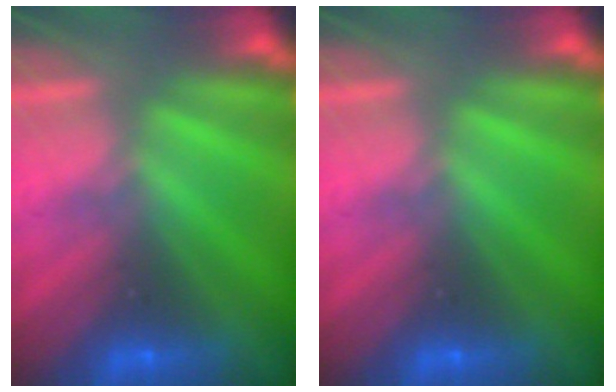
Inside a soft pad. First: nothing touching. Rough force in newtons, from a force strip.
{"total": 0.0}